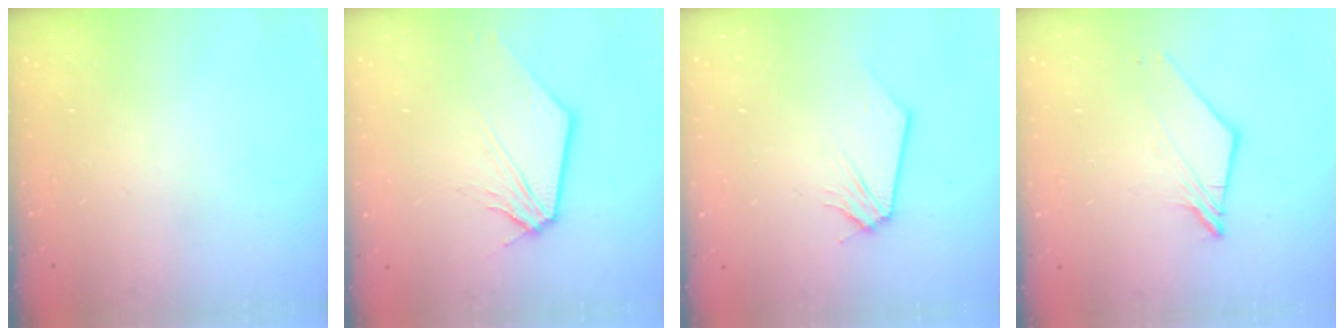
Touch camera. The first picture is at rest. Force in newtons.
{"total": 3.8, "press": 3.8, "slide": 0.6}
{"total": 0.0}
{"total": 4.9, "press": 4.8, "slide": 0.7}